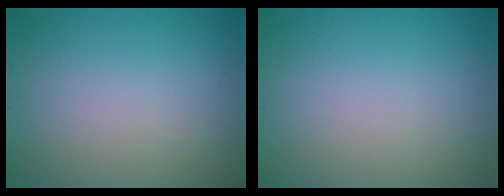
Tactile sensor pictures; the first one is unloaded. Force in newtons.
{"total": 0.0}